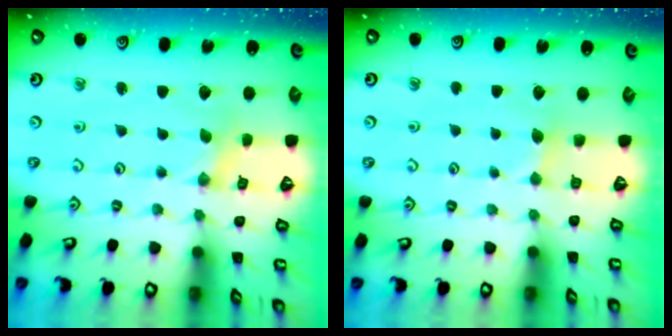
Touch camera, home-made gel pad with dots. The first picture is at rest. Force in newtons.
{"total": 2.0, "press": 2.0, "slide": 0.1}